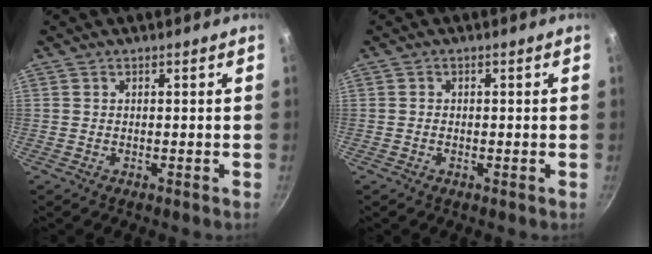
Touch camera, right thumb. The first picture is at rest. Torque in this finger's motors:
{"motor_torque": [2.62, 2.38, 0.01, -0.12, 0.00]}